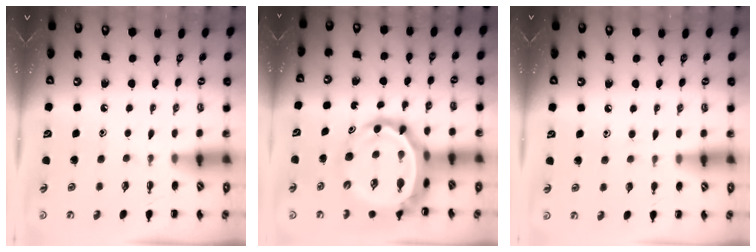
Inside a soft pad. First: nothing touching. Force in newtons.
{"total": 11.1, "press": 10.7, "slide": 3.0}
{"total": 4.3, "press": 4.0, "slide": 1.6}